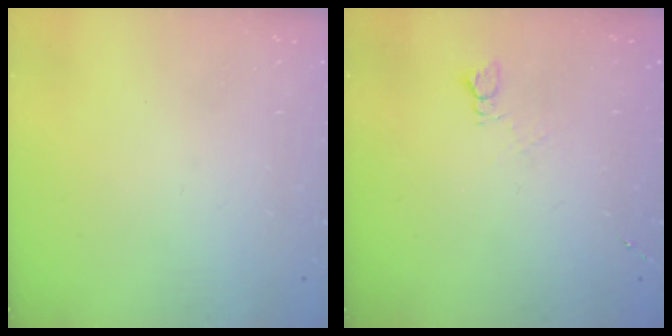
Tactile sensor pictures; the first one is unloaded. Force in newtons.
{"total": 3.8, "press": 3.7, "slide": 0.5}